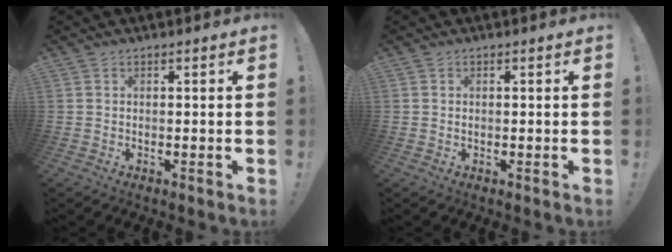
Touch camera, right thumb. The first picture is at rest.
{"total": 0.0}